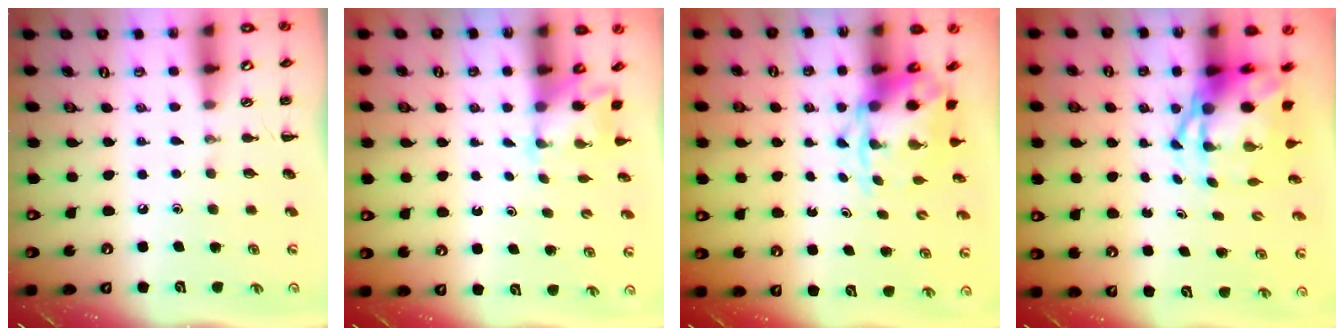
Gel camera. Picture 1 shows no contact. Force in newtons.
{"total": 2.0, "press": 1.9, "slide": 0.6}
{"total": 4.5, "press": 4.4, "slide": 1.1}
{"total": 6.2, "press": 6.0, "slide": 1.6}